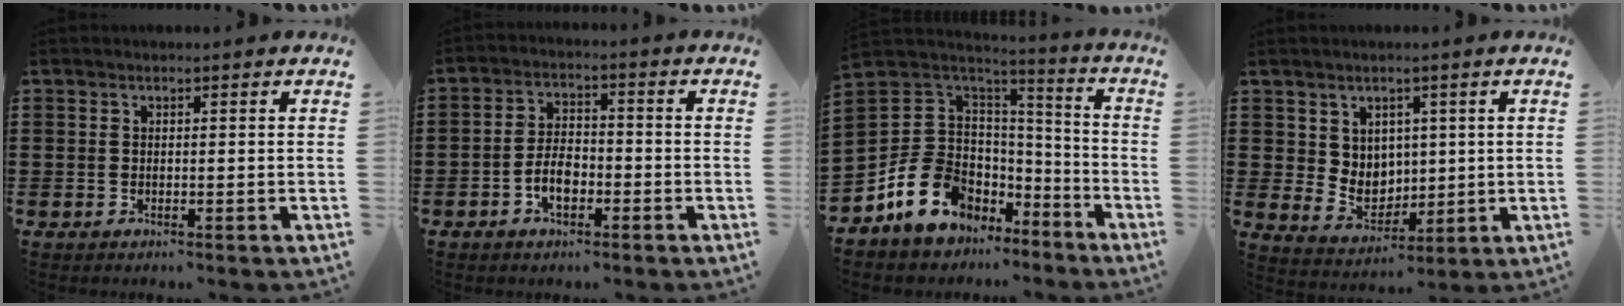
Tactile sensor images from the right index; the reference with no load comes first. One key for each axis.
{"total": 5.0, "fx": -2.0, "fy": 2.7, "fz": 3.7, "tx": -0.079, "ty": 0.004, "tz": -0.041}
{"total": 12.8, "fx": -6.4, "fy": 9.8, "fz": 5.1, "tx": -0.129, "ty": 0.021, "tz": -0.115}
{"total": 5.1, "fx": 2.8, "fy": 4.2, "fz": 0.7, "tx": -0.023, "ty": -0.005, "tz": 0.049}